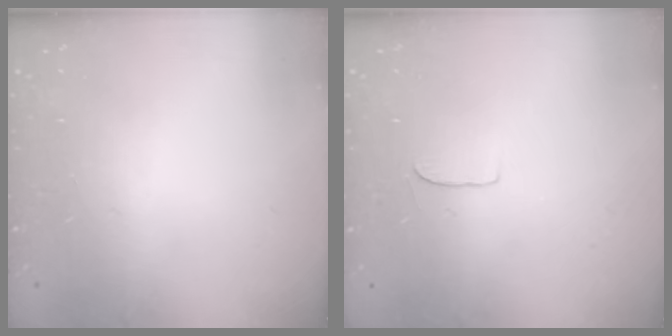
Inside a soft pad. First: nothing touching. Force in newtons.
{"total": 4.1, "press": 4.1, "slide": 0.3}